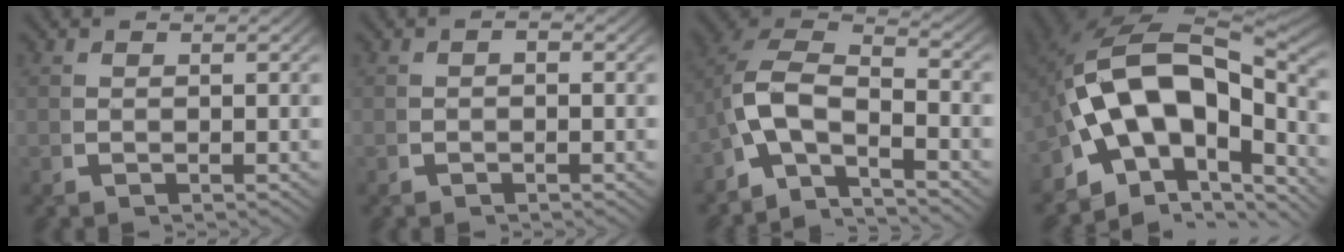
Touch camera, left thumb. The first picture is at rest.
{"total": 0.5, "force": [-0.3, 0.2, 0.3], "torque": [-0.006, 0.000, -0.008]}
{"total": 11.7, "force": [-1.0, 8.9, 7.6], "torque": [-0.179, -0.032, -0.027]}
{"total": 19.2, "force": [-2.2, 12.6, 14.3], "torque": [-0.270, -0.053, -0.016]}